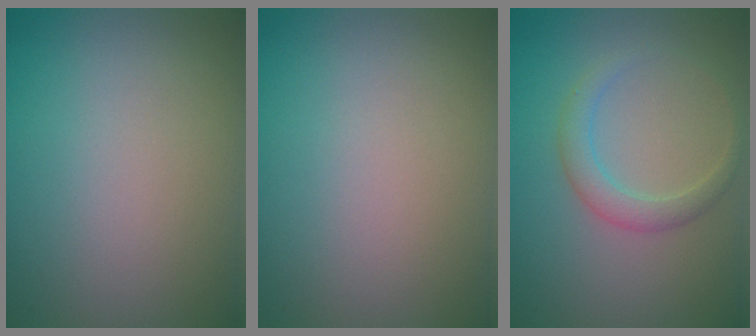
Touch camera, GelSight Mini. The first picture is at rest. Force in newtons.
{"total": 0.0}
{"total": 2.2, "press": 2.2, "slide": 0.1}